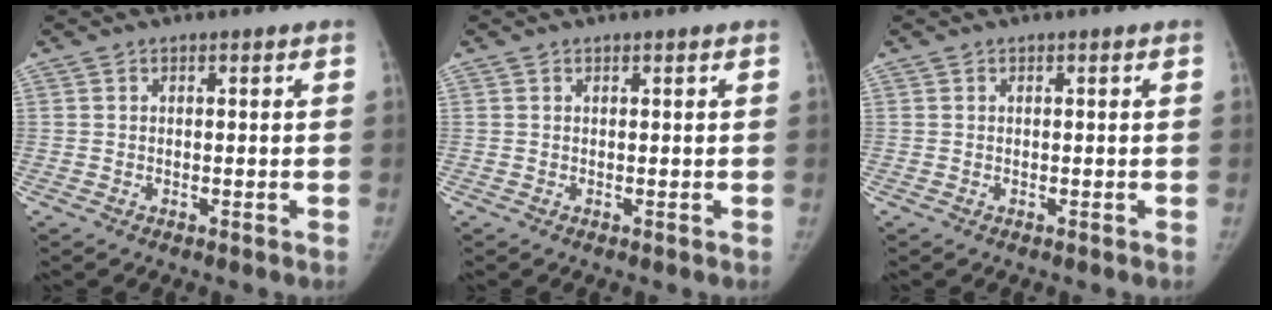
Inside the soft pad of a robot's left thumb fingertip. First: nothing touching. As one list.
[{"total": 0.0}, {"total": 0.0}]